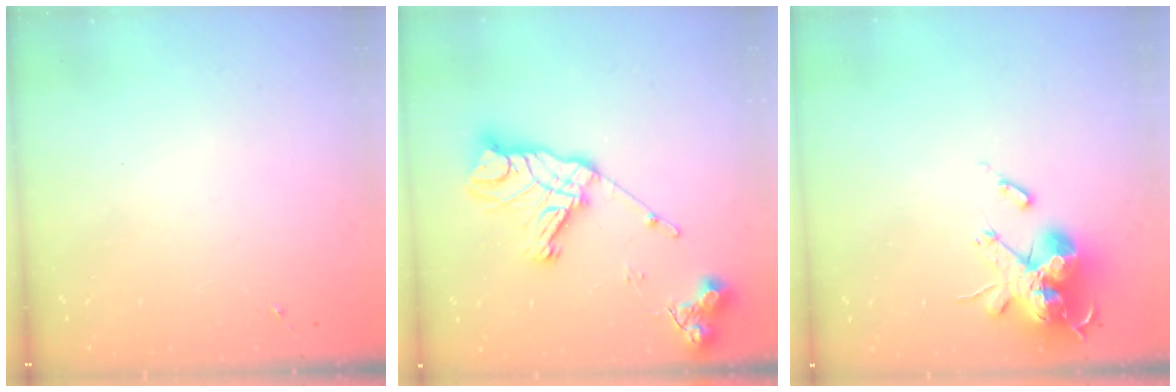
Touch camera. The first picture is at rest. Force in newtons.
{"total": 18.6, "press": 18.5, "slide": 1.4}
{"total": 19.6, "press": 19.6, "slide": 0.1}